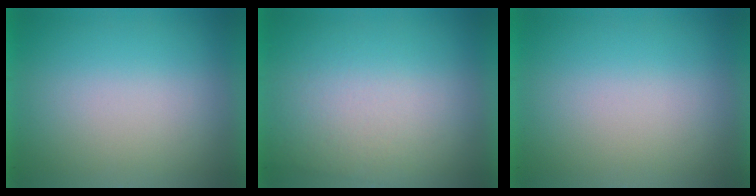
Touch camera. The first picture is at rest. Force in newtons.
{"total": 2.4}
{"total": 0.0}